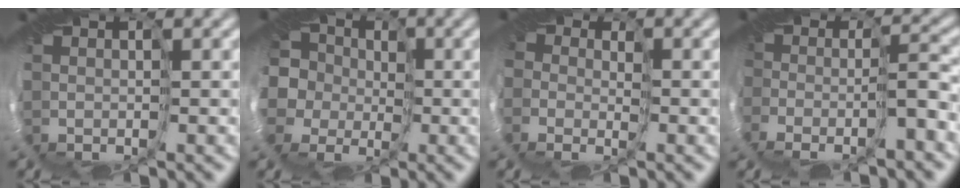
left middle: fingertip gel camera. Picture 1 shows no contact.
{"total": 6.8, "force": [-0.4, 6.5, 2.0], "torque": [-0.050, 0.020, -0.066]}
{"total": 2.7, "force": [-0.9, 2.5, 0.6], "torque": [0.002, -0.014, -0.026]}
{"total": 3.6, "force": [-3.3, 0.2, 1.5], "torque": [-0.008, -0.026, -0.070]}